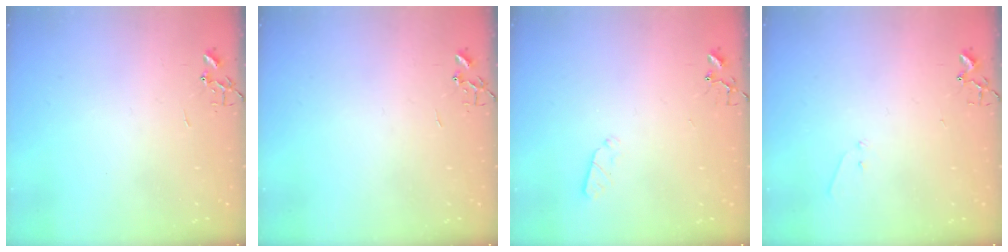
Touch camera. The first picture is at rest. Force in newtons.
{"total": 0.0}
{"total": 3.5, "press": 3.4, "slide": 0.5}
{"total": 5.7, "press": 5.7, "slide": 0.7}